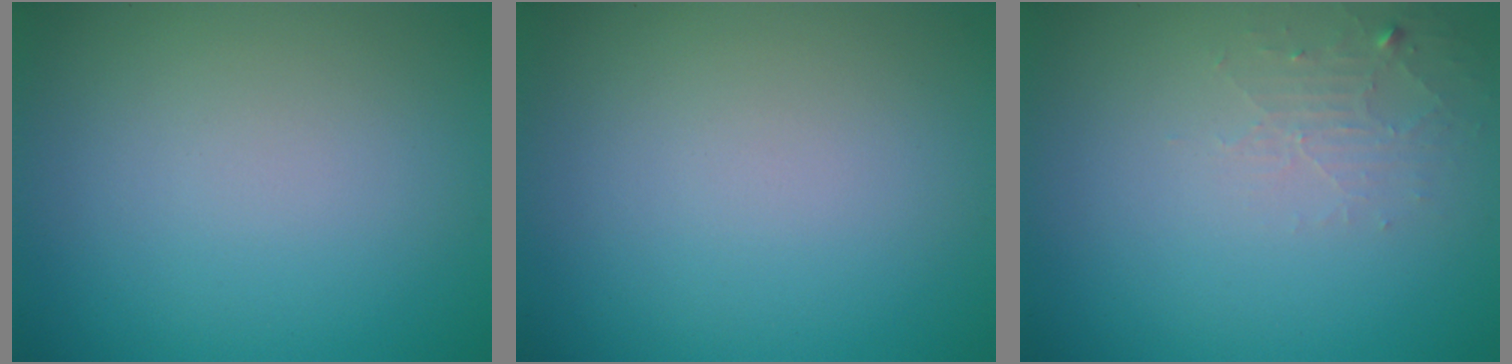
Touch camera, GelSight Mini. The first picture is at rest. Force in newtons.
{"total": 0.0}
{"total": 1.7, "press": 1.7, "slide": 0.3}